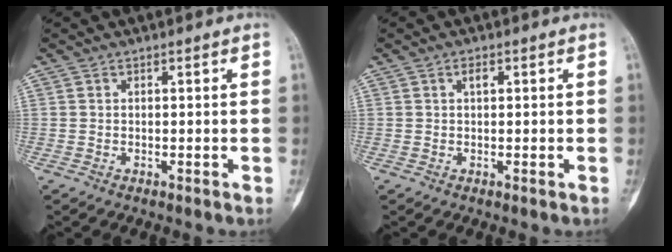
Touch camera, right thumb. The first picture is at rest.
{"total": 1.4, "force": [0.5, 0.8, 1.0], "torque": [-0.018, 0.002, 0.007]}